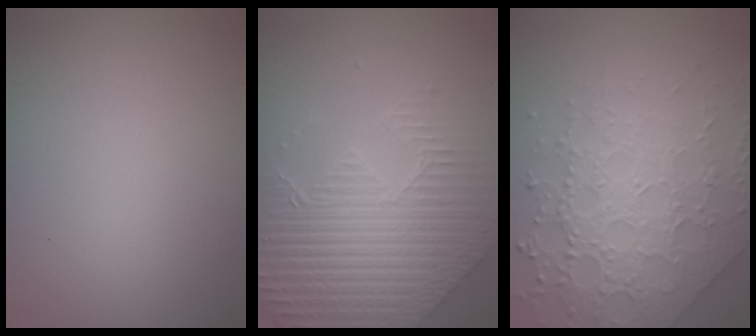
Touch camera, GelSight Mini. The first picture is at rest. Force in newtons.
{"total": 8.8, "press": 6.5, "slide": 6.0}
{"total": 6.0, "press": 5.2, "slide": 3.1}